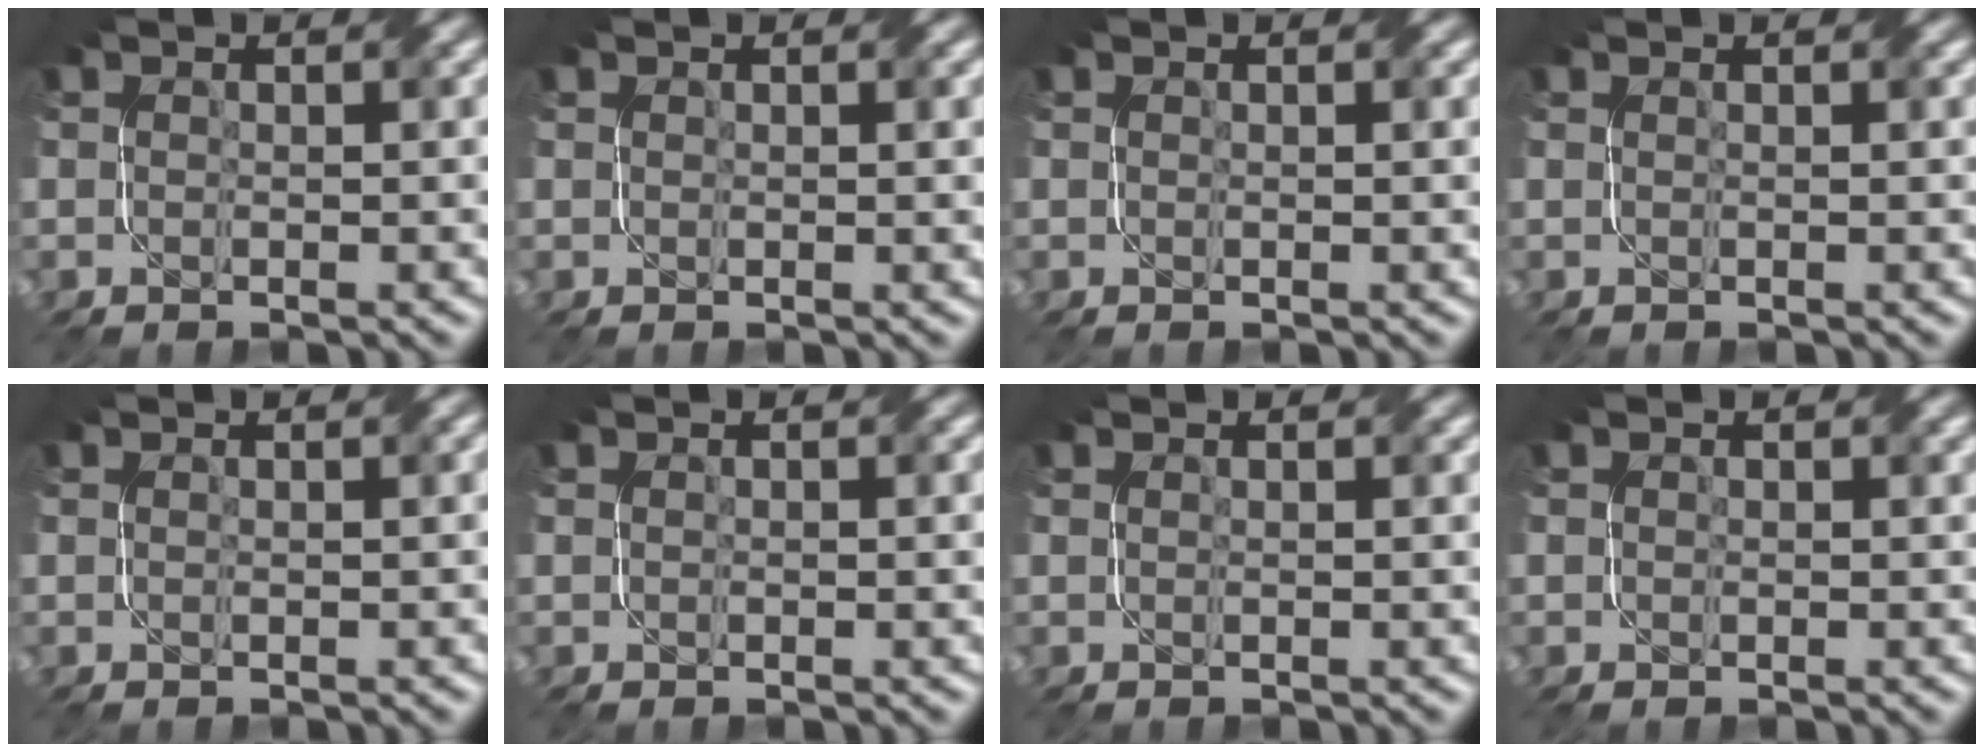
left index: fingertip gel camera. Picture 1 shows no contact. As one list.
[{"total": 1.0, "force": [0.6, 0.4, 0.7], "torque": [-0.009, -0.001, 0.009]}, {"total": 0.6, "force": [0.3, 0.3, 0.3], "torque": [-0.003, 0.000, 0.004]}, {"total": 0.0}, {"total": 0.0}, {"total": 0.6, "force": [0.2, 0.3, 0.4], "torque": [-0.006, 0.001, 0.001]}, {"total": 0.0}, {"total": 0.7, "force": [0.3, 0.6, 0.1], "torque": [0.001, -0.001, -0.002]}]